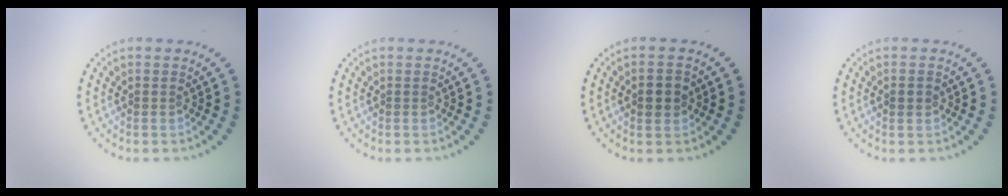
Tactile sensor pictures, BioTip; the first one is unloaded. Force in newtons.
{"total": 0.0}
{"total": 2.4, "press": 2.4, "slide": 0.1}
{"total": 1.3, "press": 1.3, "slide": 0.2}